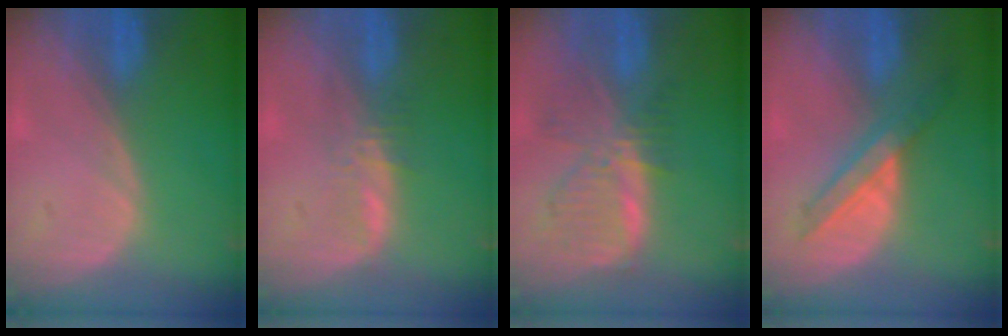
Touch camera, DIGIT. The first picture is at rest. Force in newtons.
{"total": 2.9, "press": 2.9, "slide": 0.2}
{"total": 8.4, "press": 7.3, "slide": 4.0}
{"total": 5.9, "press": 5.7, "slide": 1.5}